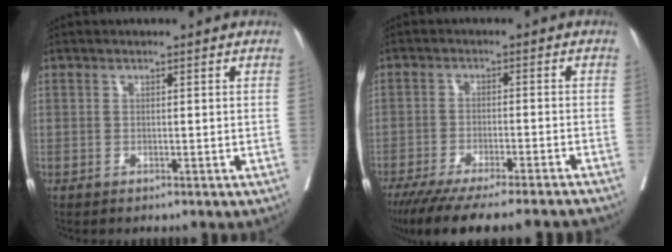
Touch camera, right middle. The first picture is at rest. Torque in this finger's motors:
{"motor_torque": [1.08, -1.06, 0.56, 0.15]}